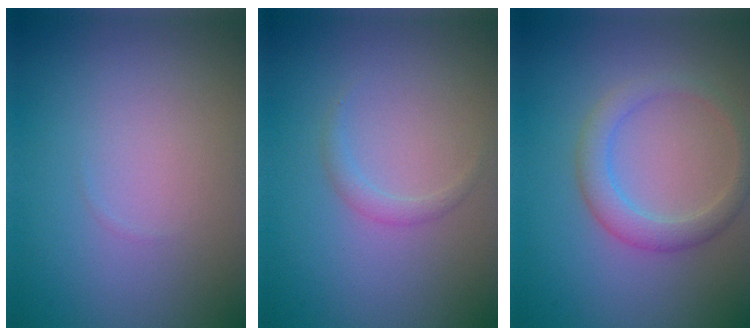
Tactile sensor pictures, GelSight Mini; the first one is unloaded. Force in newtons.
{"total": 1.0, "press": 1.0, "slide": 0.1}
{"total": 2.7, "press": 2.7, "slide": 0.0}